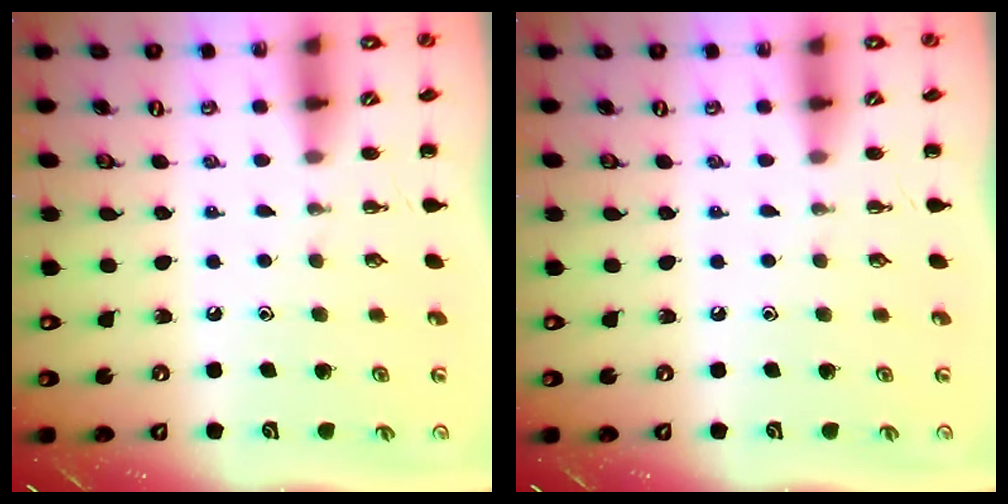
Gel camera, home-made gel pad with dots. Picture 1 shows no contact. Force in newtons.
{"total": 0.0}